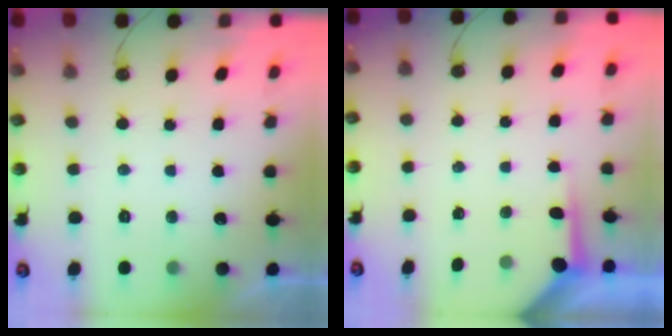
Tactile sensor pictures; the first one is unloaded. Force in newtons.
{"total": 3.9, "press": 3.9, "slide": 0.2}